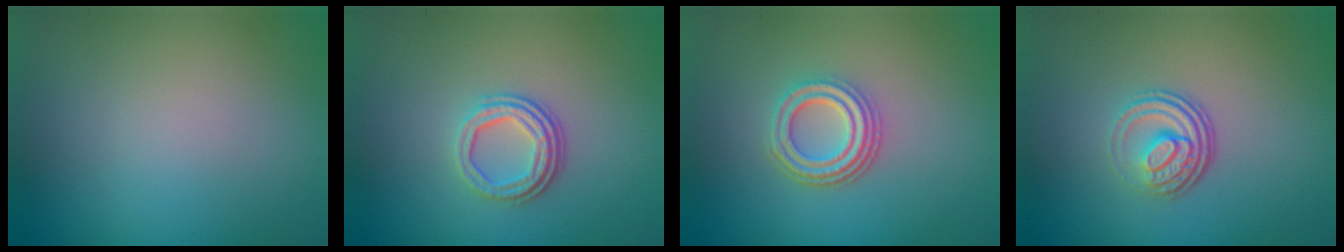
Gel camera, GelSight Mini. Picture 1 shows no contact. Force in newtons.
{"total": 3.2, "press": 2.3, "slide": 2.1}
{"total": 3.9, "press": 3.1, "slide": 2.4}
{"total": 3.6, "press": 2.4, "slide": 2.7}